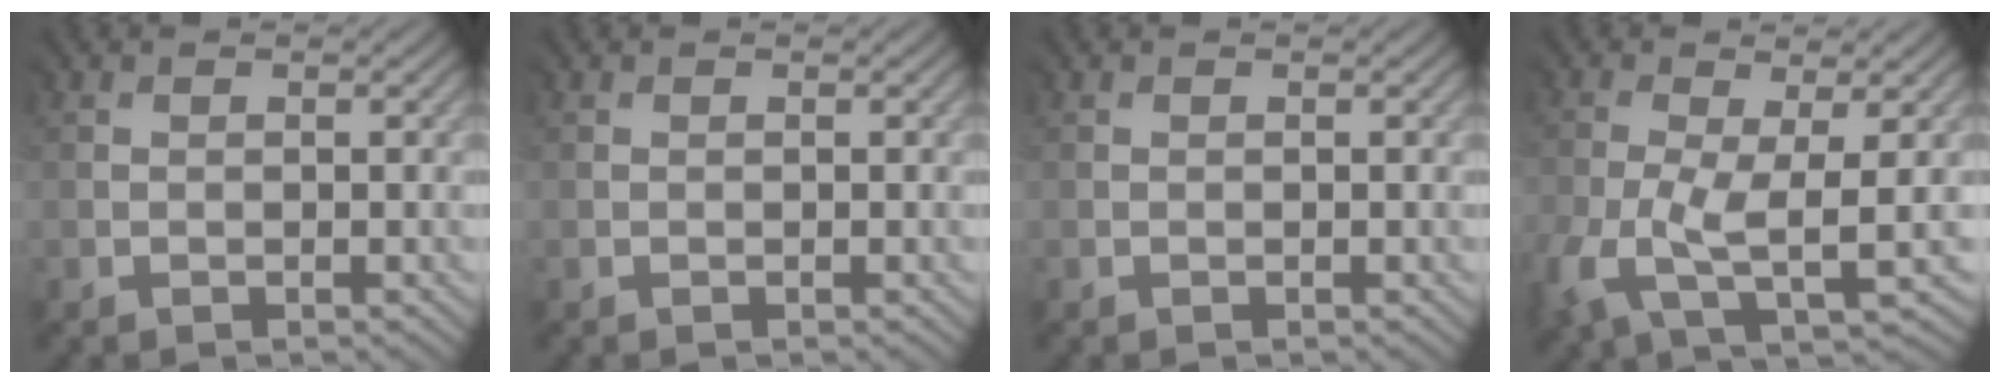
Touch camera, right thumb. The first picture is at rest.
{"total": 0.0}
{"total": 0.0}
{"total": 6.7, "force": [-1.9, 2.6, 5.9], "torque": [-0.156, -0.016, -0.037]}